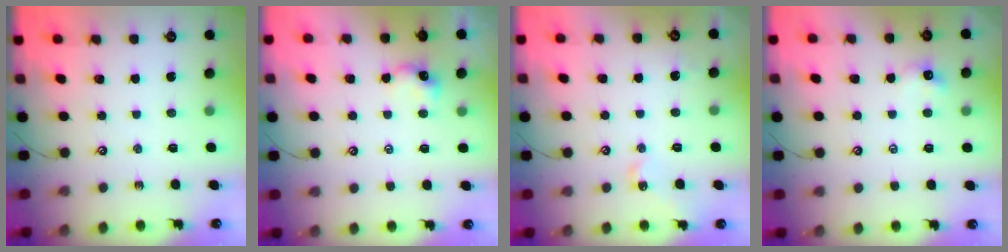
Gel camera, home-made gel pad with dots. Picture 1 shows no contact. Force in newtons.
{"total": 0.7, "press": 0.7, "slide": 0.1}
{"total": 3.6, "press": 3.6, "slide": 0.2}
{"total": 1.3, "press": 1.2, "slide": 0.4}